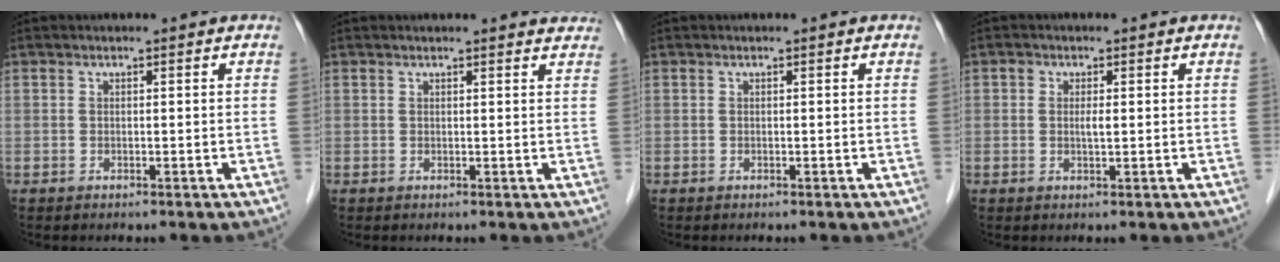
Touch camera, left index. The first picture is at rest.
{"total": 4.4, "force": [4.3, 0.7, 0.9], "torque": [-0.003, -0.005, 0.027]}
{"total": 0.0}
{"total": 1.7, "force": [0.0, 0.7, 1.5], "torque": [-0.028, 0.001, 0.001]}